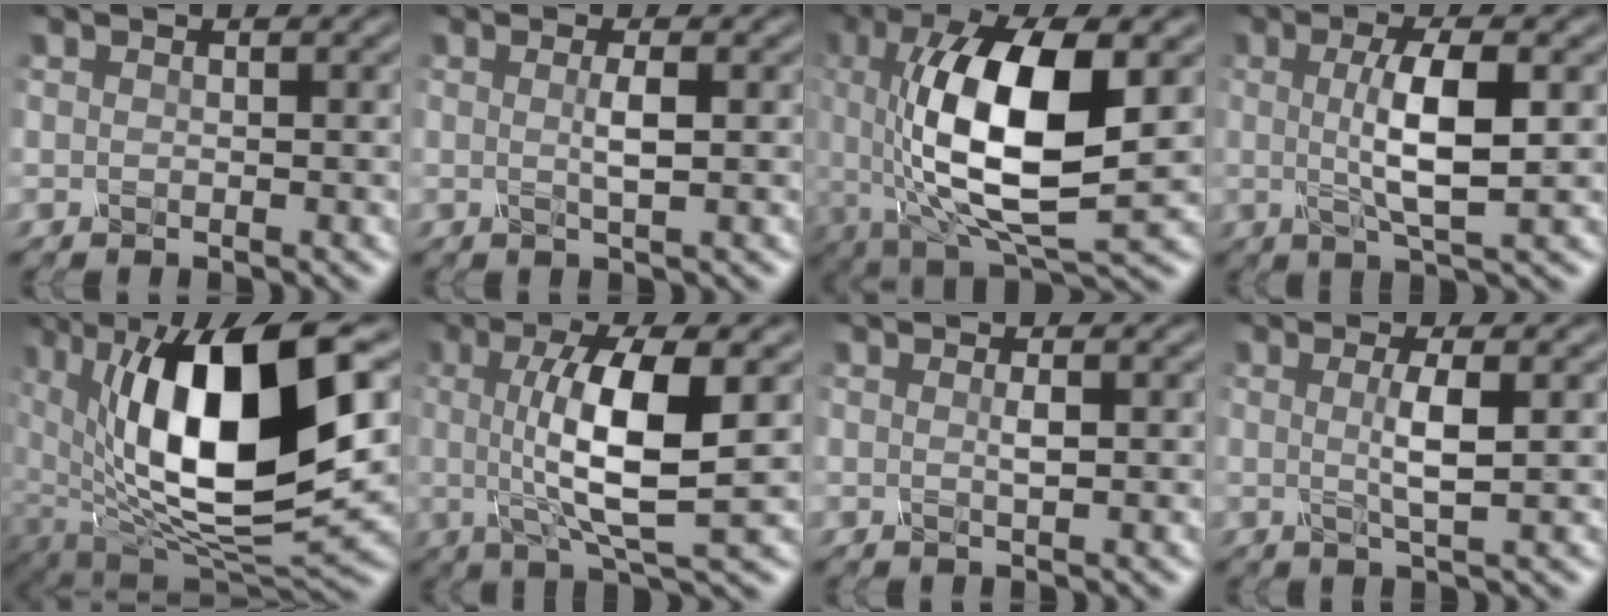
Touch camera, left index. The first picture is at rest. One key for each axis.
{"total": 1.6, "fx": 0.0, "fy": 0.3, "fz": 1.6, "tx": -0.030, "ty": 0.002, "tz": -0.005}
{"total": 12.5, "fx": 0.4, "fy": 4.8, "fz": 11.5, "tx": -0.210, "ty": 0.001, "tz": 0.008}
{"total": 5.4, "fx": 0.1, "fy": 1.2, "fz": 5.2, "tx": -0.097, "ty": 0.002, "tz": 0.004}
{"total": 15.1, "fx": 2.8, "fy": 6.5, "fz": 13.3, "tx": -0.223, "ty": -0.004, "tz": 0.046}
{"total": 8.4, "fx": 0.4, "fy": 2.3, "fz": 8.1, "tx": -0.131, "ty": -0.004, "tz": 0.007}
{"total": 0.8, "fx": 0.1, "fy": 0.1, "fz": 0.7, "tx": -0.014, "ty": 0.002, "tz": -0.002}
{"total": 2.7, "fx": 0.1, "fy": 0.5, "fz": 2.6, "tx": -0.048, "ty": -0.002, "tz": -0.001}